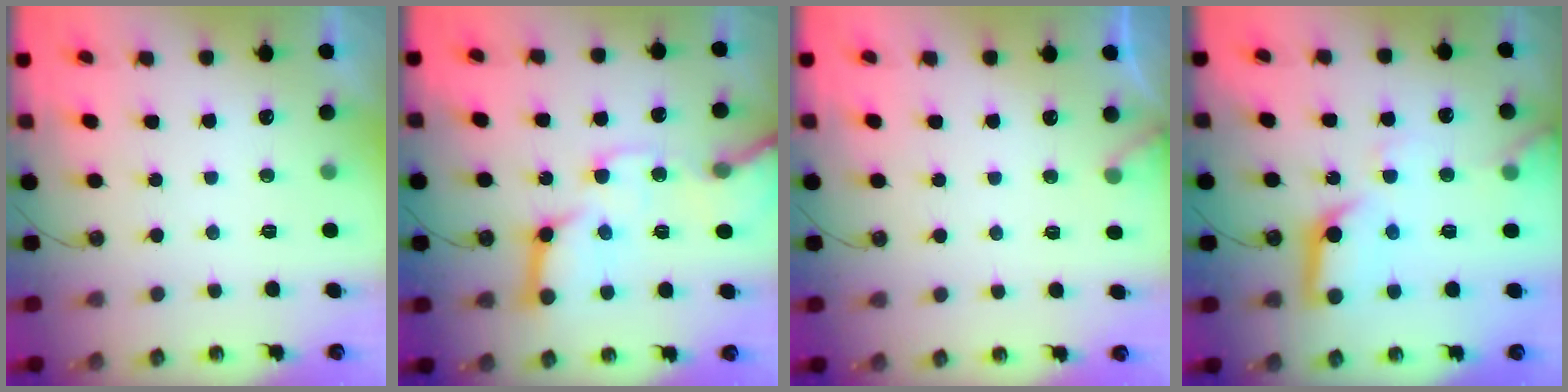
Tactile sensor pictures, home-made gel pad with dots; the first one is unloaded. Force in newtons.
{"total": 18.9, "press": 18.7, "slide": 2.5}
{"total": 3.8, "press": 3.8, "slide": 0.3}
{"total": 12.4, "press": 12.4, "slide": 1.2}